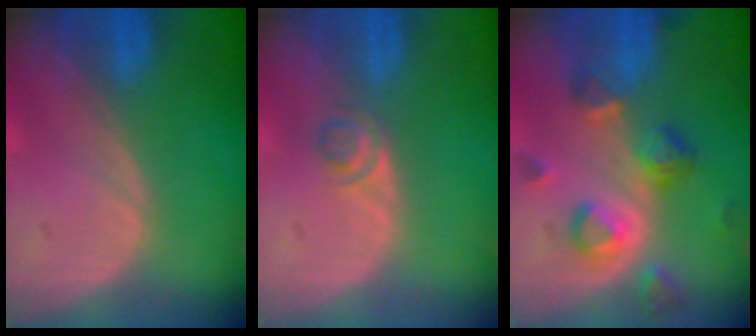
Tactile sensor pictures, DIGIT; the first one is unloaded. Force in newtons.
{"total": 2.2, "press": 2.0, "slide": 0.9}
{"total": 7.0, "press": 6.9, "slide": 1.2}